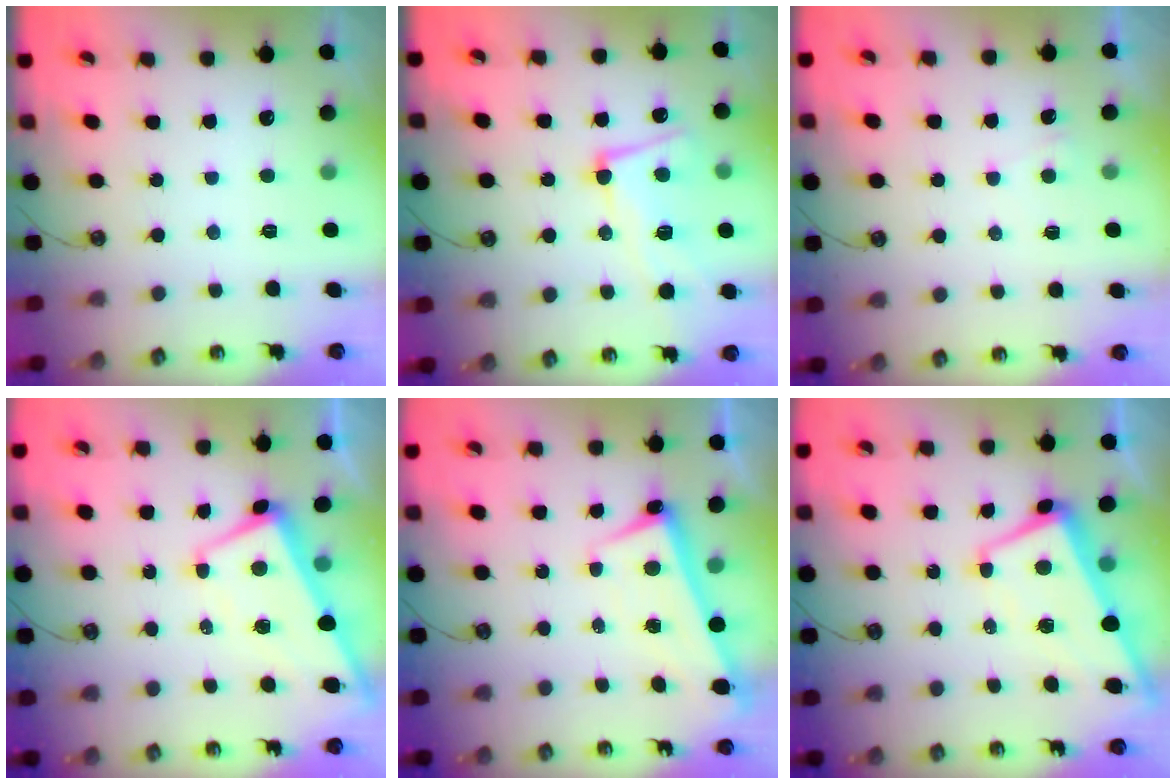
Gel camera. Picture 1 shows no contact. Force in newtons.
{"total": 6.9, "press": 6.7, "slide": 1.7}
{"total": 3.5, "press": 3.5, "slide": 0.2}
{"total": 1.0, "press": 0.5, "slide": 0.9}
{"total": 2.4, "press": 2.3, "slide": 0.7}
{"total": 1.6, "press": 1.2, "slide": 1.1}